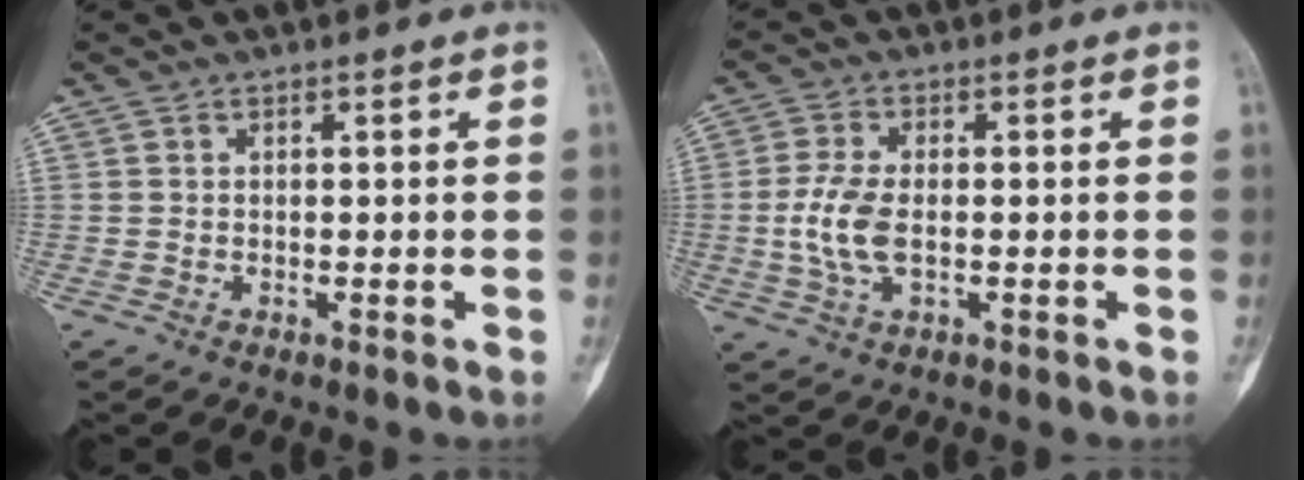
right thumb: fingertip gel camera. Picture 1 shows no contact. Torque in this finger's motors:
{"motor_torque": [0.90, 0.67, 0.78, -0.69, 0.16]}